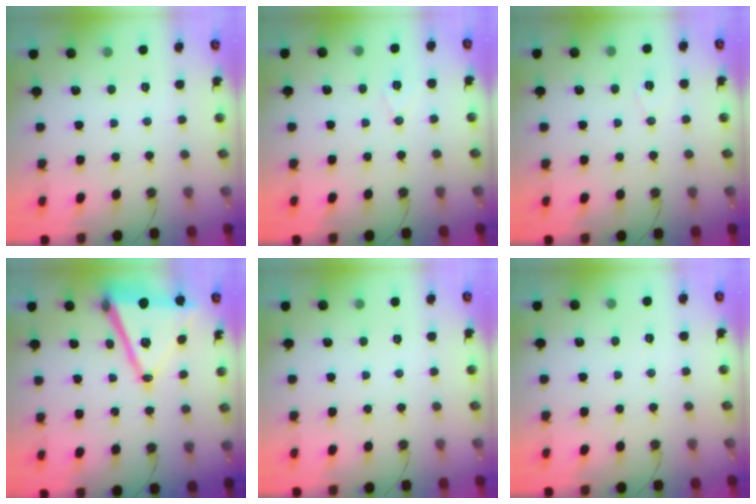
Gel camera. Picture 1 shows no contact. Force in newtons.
{"total": 5.6, "press": 4.2, "slide": 3.8}
{"total": 6.6, "press": 4.8, "slide": 4.5}
{"total": 16.6, "press": 16.2, "slide": 3.7}
{"total": 0.0}
{"total": 2.5, "press": 1.7, "slide": 1.8}